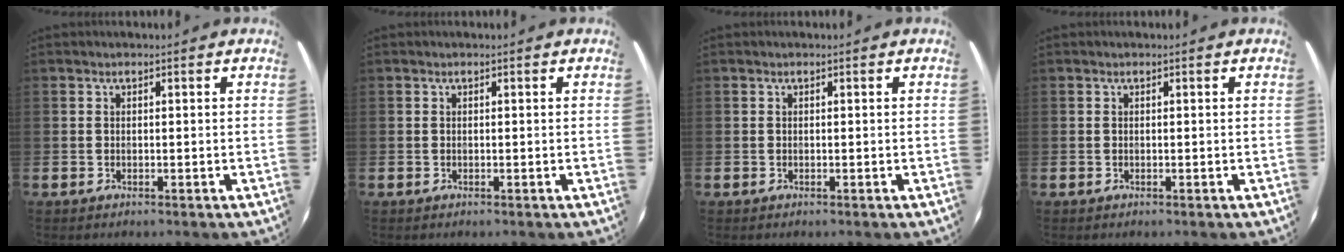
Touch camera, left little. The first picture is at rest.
{"total": 0.0}
{"total": 0.0}
{"total": 0.0}